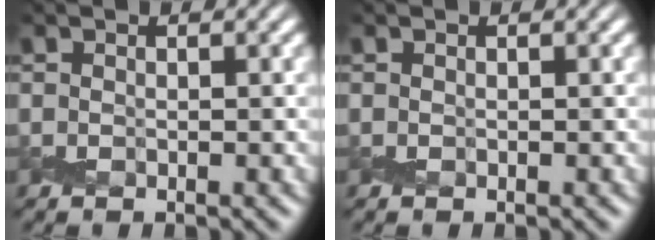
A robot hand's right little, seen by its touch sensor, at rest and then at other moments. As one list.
[{"total": 0.0}]